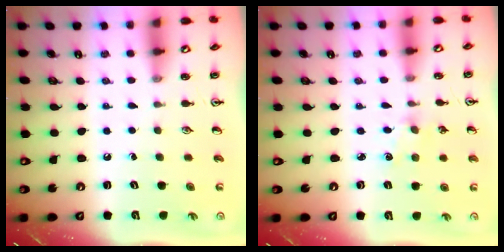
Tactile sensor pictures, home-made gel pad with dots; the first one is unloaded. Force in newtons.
{"total": 0.8, "press": 0.8, "slide": 0.2}